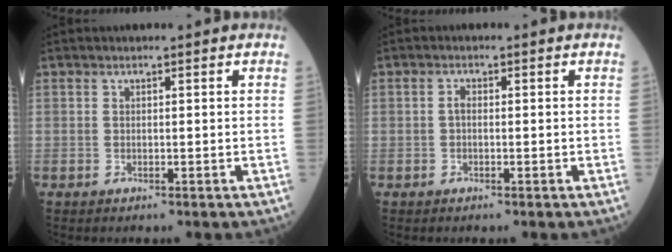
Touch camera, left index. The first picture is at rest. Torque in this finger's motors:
{"motor_torque": [-0.47, 0.02, -0.25, -0.14]}